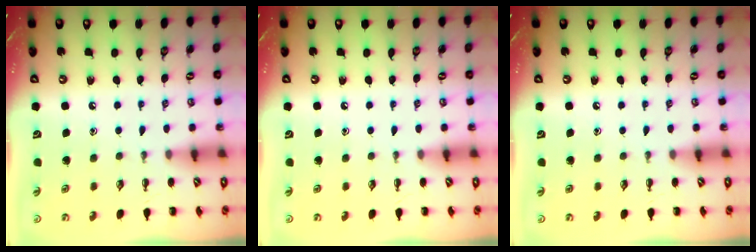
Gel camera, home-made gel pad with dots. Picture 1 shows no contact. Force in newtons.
{"total": 0.0}
{"total": 0.0}